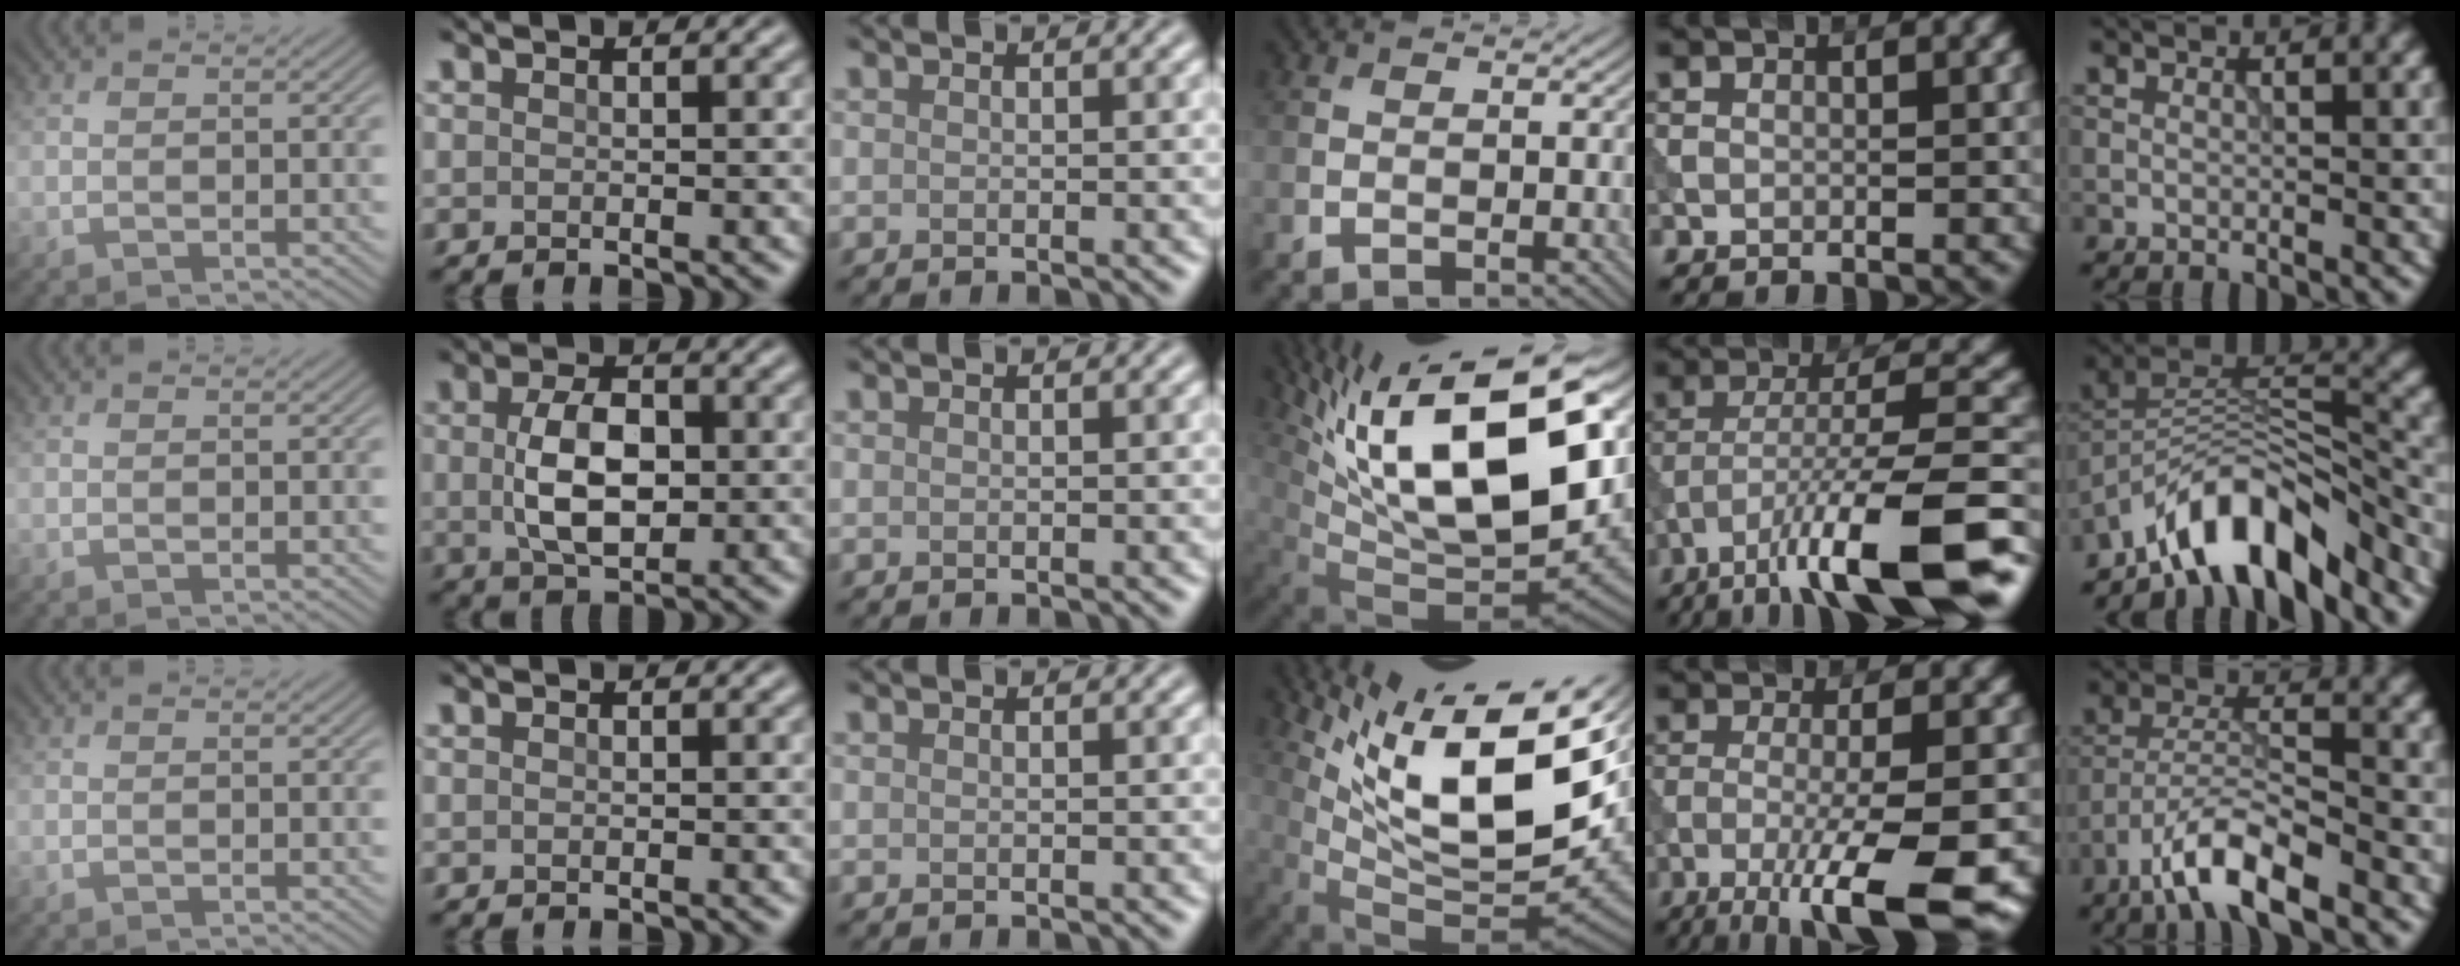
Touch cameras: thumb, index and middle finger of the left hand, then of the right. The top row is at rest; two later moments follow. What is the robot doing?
{"motion": "dispense", "object": "syringe"}